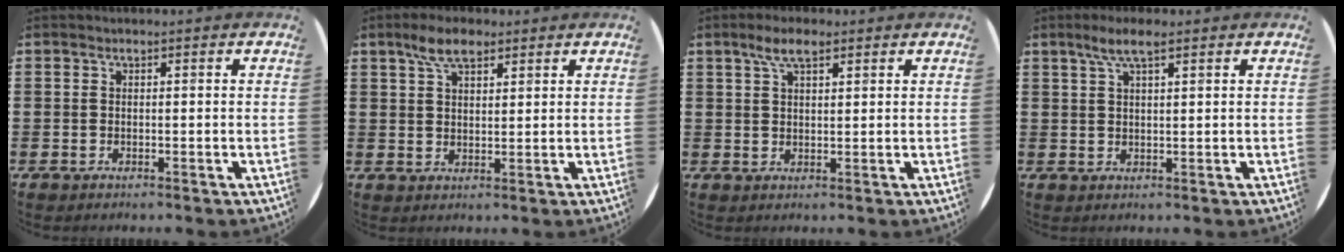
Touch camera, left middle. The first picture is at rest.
{"total": 5.1, "force": [3.6, 2.2, 2.8], "torque": [-0.047, 0.001, 0.063]}
{"total": 4.3, "force": [2.9, 1.5, 2.9], "torque": [-0.054, 0.004, 0.049]}
{"total": 4.0, "force": [2.5, 1.0, 2.9], "torque": [-0.062, 0.007, 0.044]}